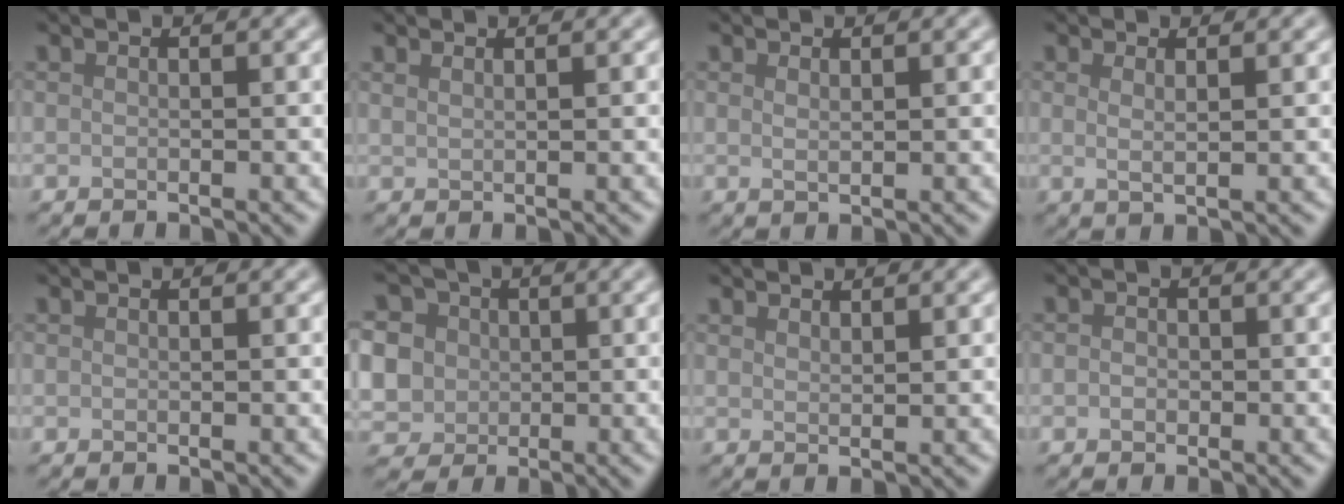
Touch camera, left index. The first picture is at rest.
{"total": 1.0, "force": [0.8, 0.3, 0.5], "torque": [-0.007, 0.000, 0.007]}
{"total": 0.8, "force": [0.5, 0.2, 0.6], "torque": [-0.011, -0.001, 0.009]}
{"total": 1.4, "force": [0.6, 0.4, 1.1], "torque": [-0.016, -0.003, 0.008]}
{"total": 0.0}
{"total": 10.1, "force": [2.5, 8.6, 4.7], "torque": [-0.099, 0.020, 0.021]}
{"total": 1.0, "force": [1.0, 0.1, 0.3], "torque": [-0.005, -0.001, 0.017]}
{"total": 1.1, "force": [-0.1, 0.9, 0.6], "torque": [-0.009, -0.001, -0.007]}